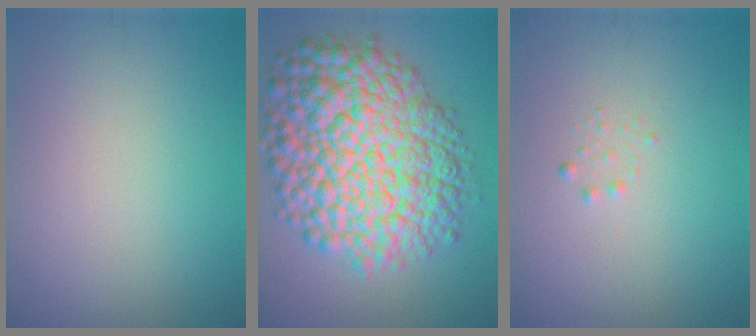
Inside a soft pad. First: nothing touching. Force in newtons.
{"total": 12.8, "press": 12.8, "slide": 0.4}
{"total": 0.6, "press": 0.6, "slide": 0.0}